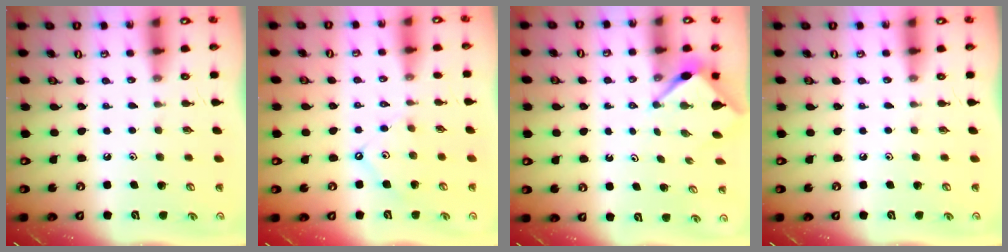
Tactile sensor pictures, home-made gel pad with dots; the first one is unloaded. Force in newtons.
{"total": 5.8, "press": 5.7, "slide": 0.6}
{"total": 2.9, "press": 2.9, "slide": 0.3}
{"total": 0.0}